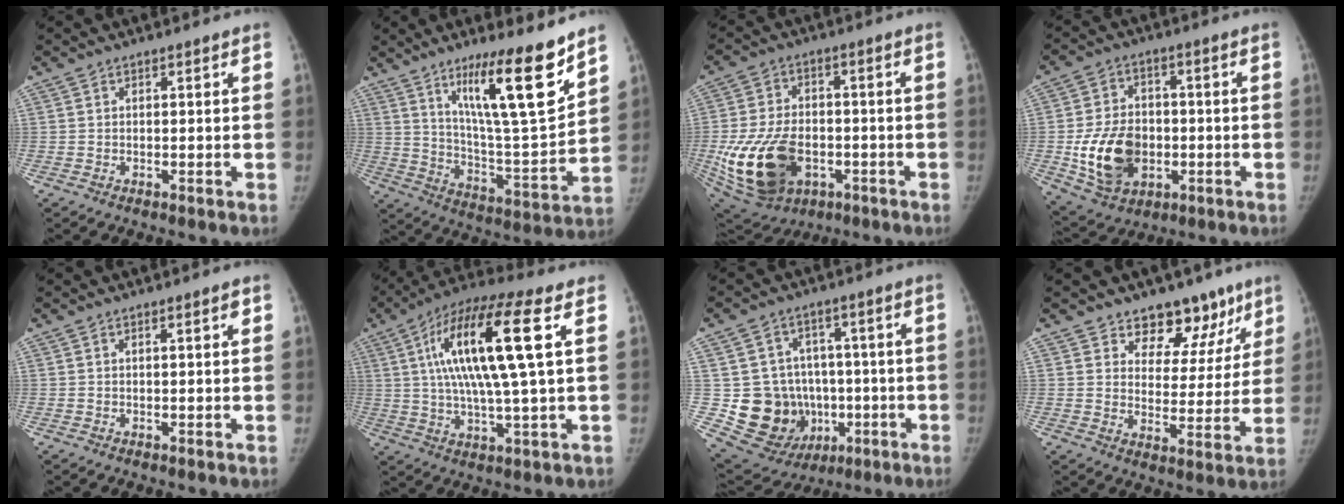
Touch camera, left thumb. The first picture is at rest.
{"total": 18.9, "force": [11.9, 2.7, 14.5], "torque": [-0.208, -0.084, 0.203]}
{"total": 19.7, "force": [-5.0, 13.1, 13.8], "torque": [-0.273, 0.001, -0.062]}
{"total": 14.4, "force": [-2.7, 10.6, 9.4], "torque": [-0.139, 0.006, -0.034]}
{"total": 1.0, "force": [0.3, 0.1, 0.9], "torque": [-0.015, 0.002, 0.004]}
{"total": 18.6, "force": [4.4, 3.0, 17.8], "torque": [-0.350, 0.012, 0.068]}
{"total": 16.6, "force": [-2.3, 14.8, 7.2], "torque": [-0.089, 0.027, -0.005]}
{"total": 12.4, "force": [8.7, 7.9, 4.1], "torque": [0.011, -0.039, 0.116]}